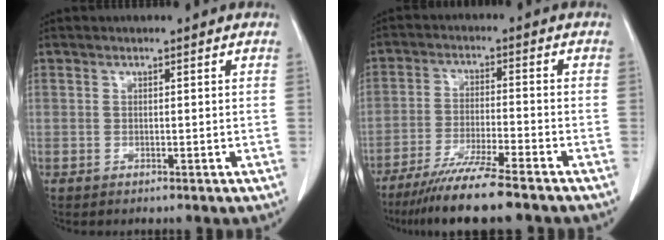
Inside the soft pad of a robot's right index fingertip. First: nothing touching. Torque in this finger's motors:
{"motor_torque": [0.55, -0.51, 0.37, 0.17]}